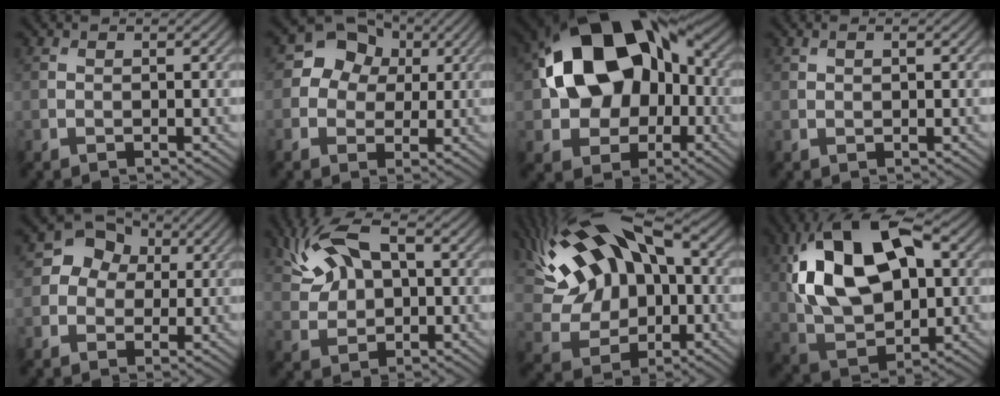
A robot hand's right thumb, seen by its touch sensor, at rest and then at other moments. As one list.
[{"total": 7.8, "force": [1.7, 6.8, 3.3], "torque": [-0.063, 0.030, 0.002]}, {"total": 17.1, "force": [1.7, 12.1, 12.0], "torque": [-0.196, 0.011, 0.019]}, {"total": 0.9, "force": [0.4, 0.4, 0.7], "torque": [-0.016, 0.001, 0.008]}, {"total": 5.8, "force": [0.8, 5.2, 2.6], "torque": [-0.043, 0.016, -0.010]}, {"total": 9.6, "force": [3.0, 5.7, 7.1], "torque": [-0.170, 0.021, 0.053]}, {"total": 17.4, "force": [4.0, 10.2, 13.5], "torque": [-0.283, 0.036, 0.061]}, {"total": 18.0, "force": [4.1, 10.3, 14.2], "torque": [-0.282, 0.028, 0.059]}]